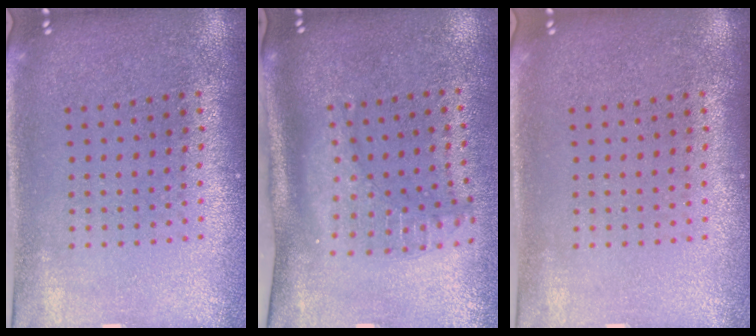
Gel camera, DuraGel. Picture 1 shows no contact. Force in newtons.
{"total": 2.2, "press": 1.7, "slide": 1.5}
{"total": 0.0}